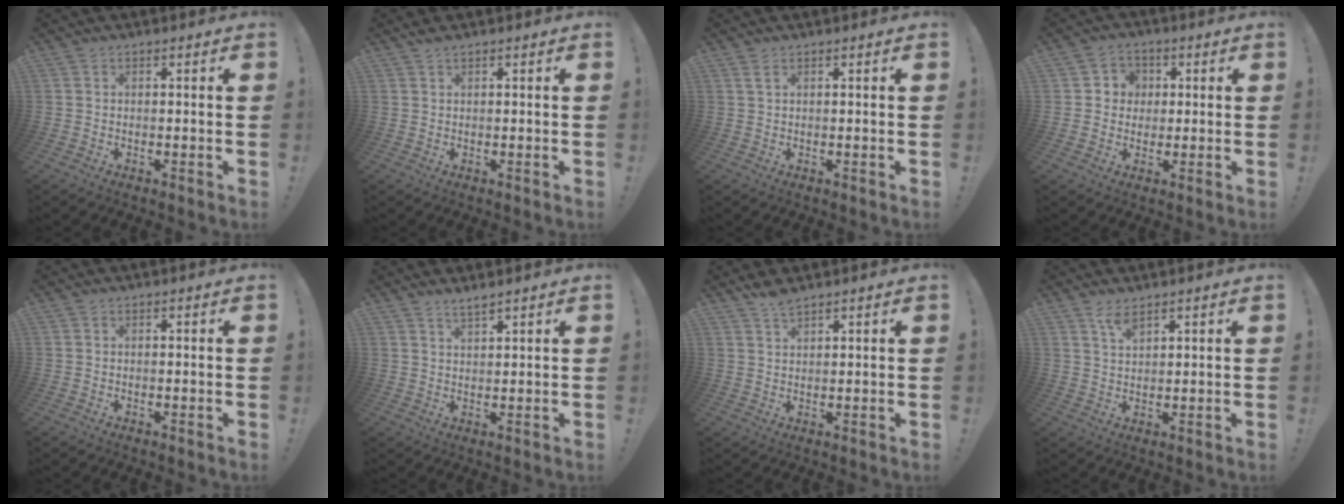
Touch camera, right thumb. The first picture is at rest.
{"total": 1.2, "force": [0.9, 0.1, 0.8], "torque": [-0.016, 0.000, 0.018]}
{"total": 1.8, "force": [0.9, 0.4, 1.4], "torque": [-0.030, 0.001, 0.016]}
{"total": 5.3, "force": [0.1, 5.2, 1.1], "torque": [-0.024, 0.007, 0.004]}
{"total": 0.0}
{"total": 2.8, "force": [2.4, 0.2, 1.3], "torque": [-0.026, -0.014, 0.043]}
{"total": 3.5, "force": [2.9, 0.8, 1.8], "torque": [-0.023, -0.020, 0.050]}
{"total": 4.1, "force": [2.9, 1.3, 2.5], "torque": [-0.040, -0.015, 0.050]}